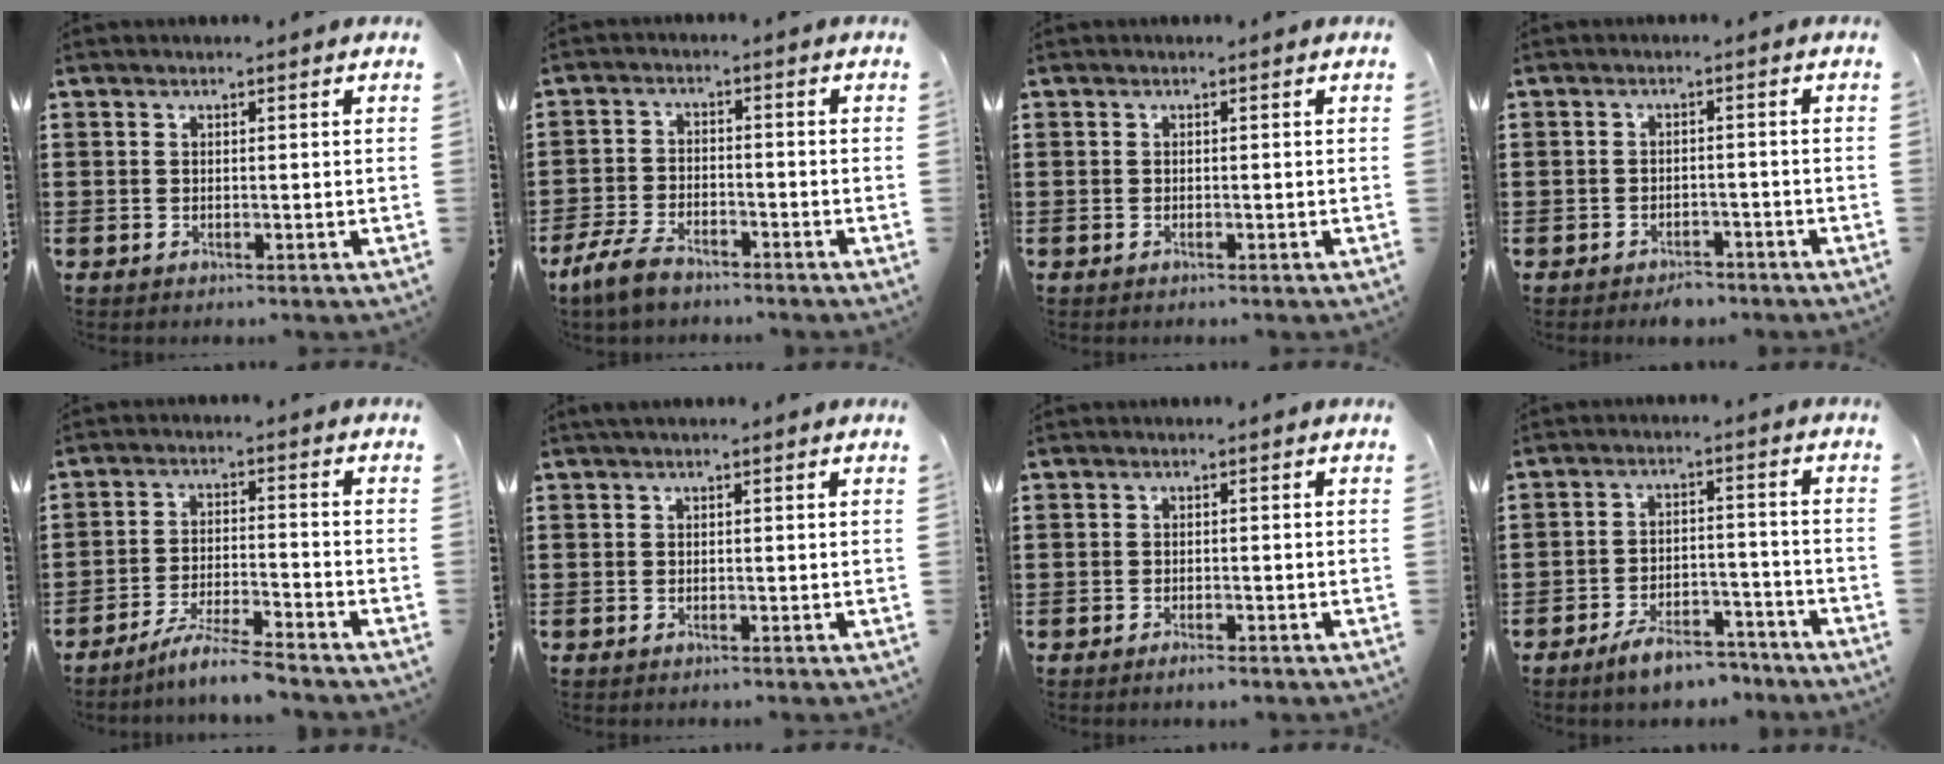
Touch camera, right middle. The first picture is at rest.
{"total": 5.1, "force": [-4.1, 1.7, 2.4], "torque": [-0.068, 0.000, -0.085]}
{"total": 0.0}
{"total": 2.3, "force": [-2.2, 0.7, -0.1], "torque": [-0.005, 0.001, -0.048]}
{"total": 5.7, "force": [-5.2, -0.5, 2.3], "torque": [-0.049, -0.014, -0.100]}
{"total": 0.6, "force": [0.1, -0.1, 0.6], "torque": [-0.011, 0.000, 0.001]}
{"total": 1.2, "force": [-0.9, 0.2, 0.7], "torque": [-0.015, -0.005, -0.015]}
{"total": 6.3, "force": [-5.6, 1.4, 2.6], "torque": [-0.043, 0.011, -0.105]}